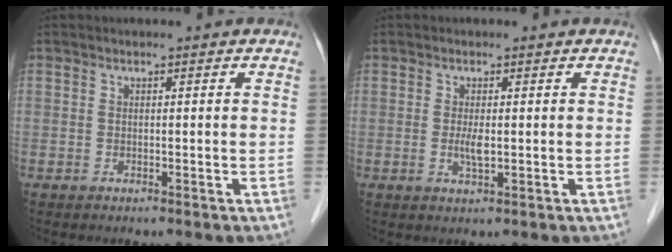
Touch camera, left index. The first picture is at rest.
{"total": 1.9, "force": [-0.1, 0.4, 1.8], "torque": [-0.041, -0.003, -0.001]}